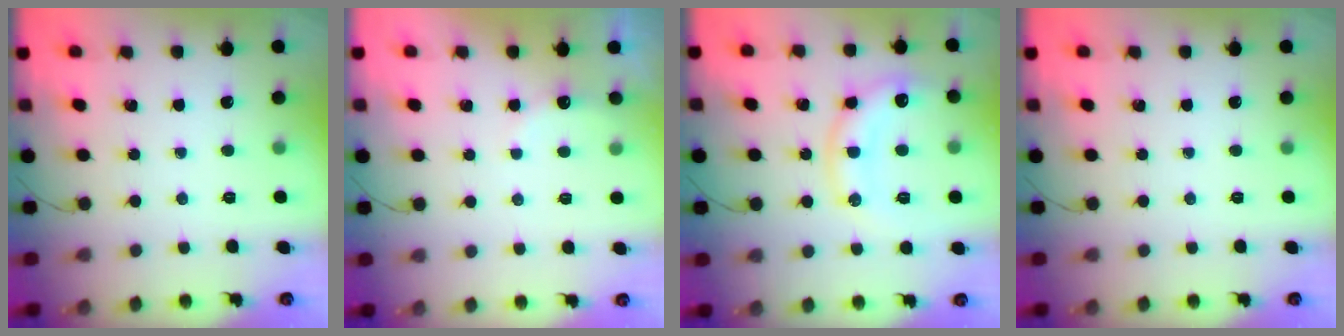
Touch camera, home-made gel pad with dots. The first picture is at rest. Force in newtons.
{"total": 5.1, "press": 5.0, "slide": 0.8}
{"total": 12.6, "press": 12.6, "slide": 1.0}
{"total": 0.0}